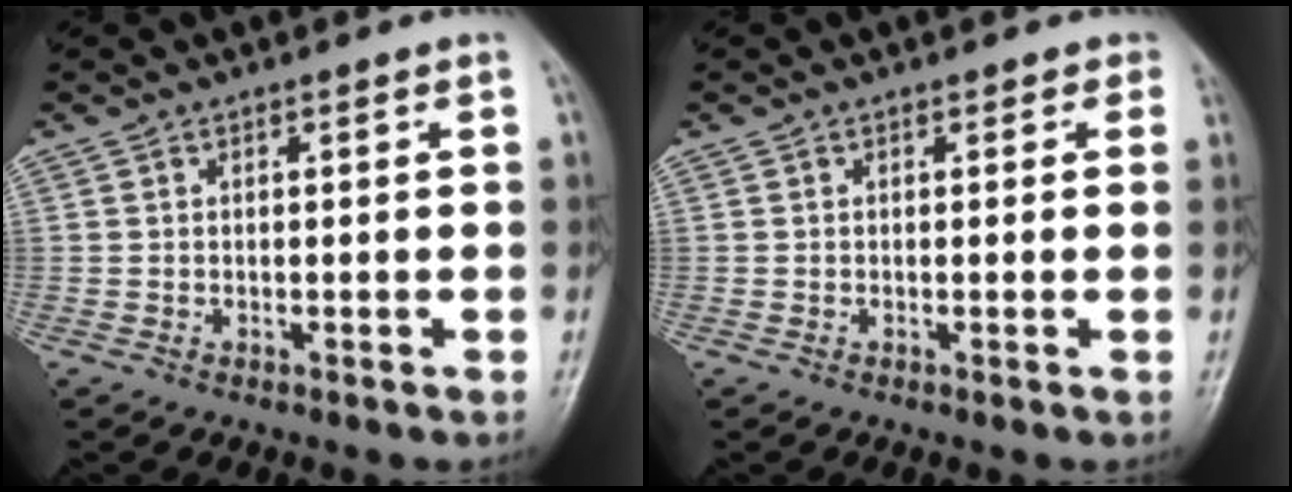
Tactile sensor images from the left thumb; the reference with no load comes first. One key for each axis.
{"total": 1.2, "fx": 0.6, "fy": 0.9, "fz": 0.5, "tx": 0.014, "ty": 0.001, "tz": -0.002}